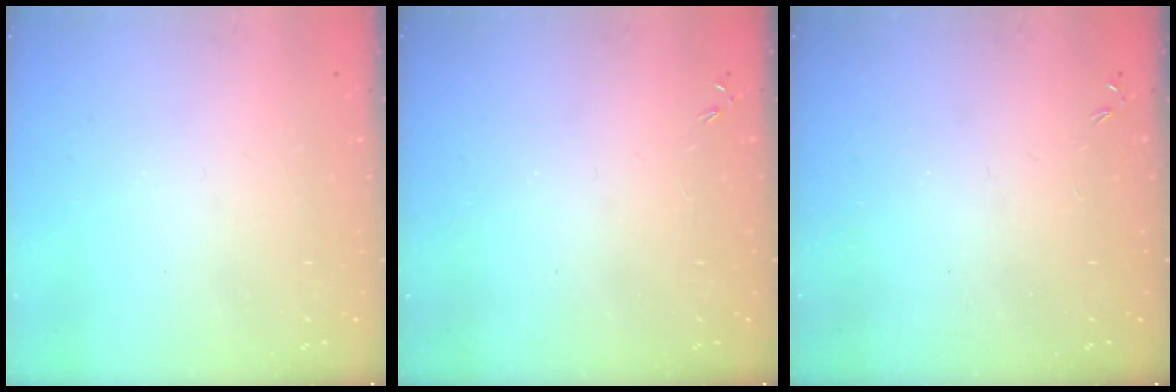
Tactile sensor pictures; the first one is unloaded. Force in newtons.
{"total": 0.0}
{"total": 0.0}